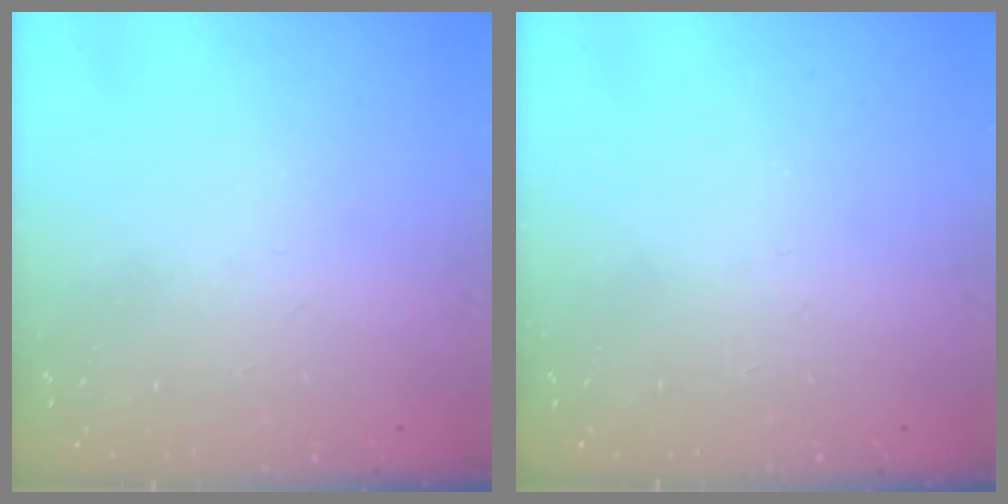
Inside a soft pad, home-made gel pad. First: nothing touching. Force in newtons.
{"total": 0.0}